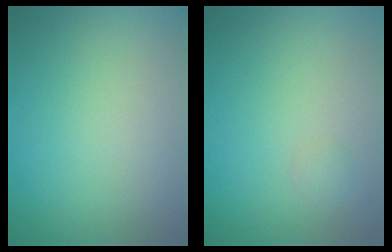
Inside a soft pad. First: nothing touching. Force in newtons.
{"total": 0.6, "press": 0.6, "slide": 0.0}